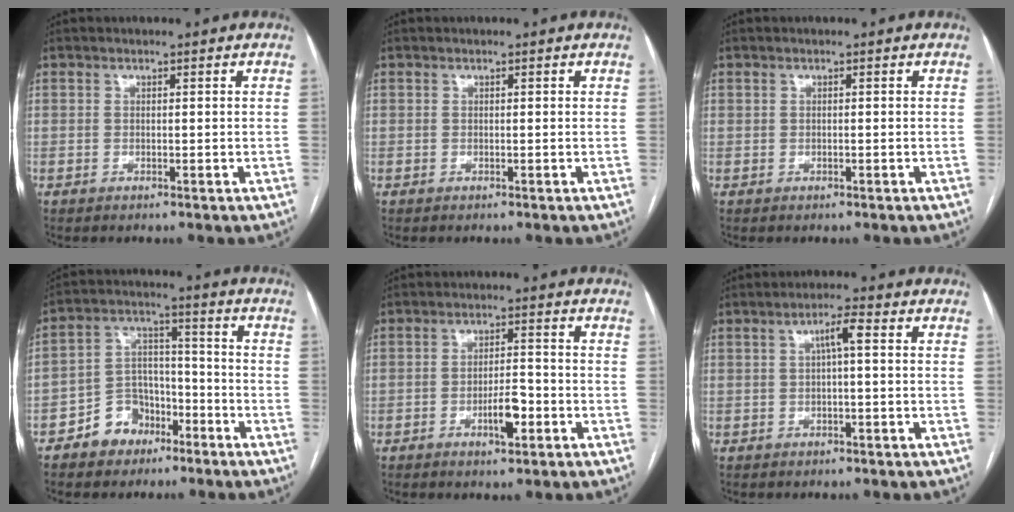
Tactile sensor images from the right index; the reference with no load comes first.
{"total": 0.0}
{"total": 0.0}
{"total": 8.2, "force": [-5.0, 5.9, 2.7], "torque": [-0.052, 0.025, -0.084]}
{"total": 4.8, "force": [-2.1, 1.3, 4.1], "torque": [-0.073, 0.001, -0.034]}
{"total": 3.1, "force": [0.5, 0.3, 3.1], "torque": [-0.053, 0.010, 0.010]}